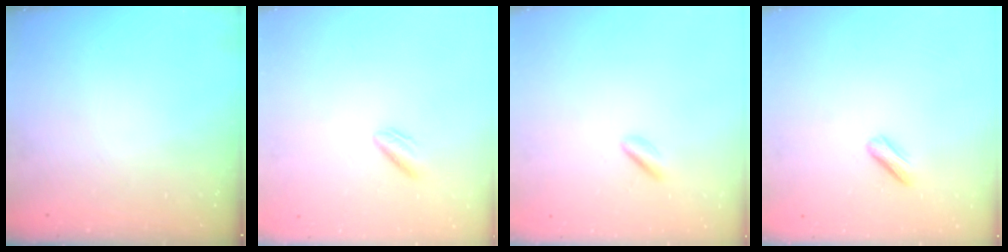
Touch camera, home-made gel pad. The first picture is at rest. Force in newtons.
{"total": 2.7, "press": 2.4, "slide": 1.2}
{"total": 2.4, "press": 2.3, "slide": 0.6}
{"total": 3.6, "press": 3.5, "slide": 0.8}